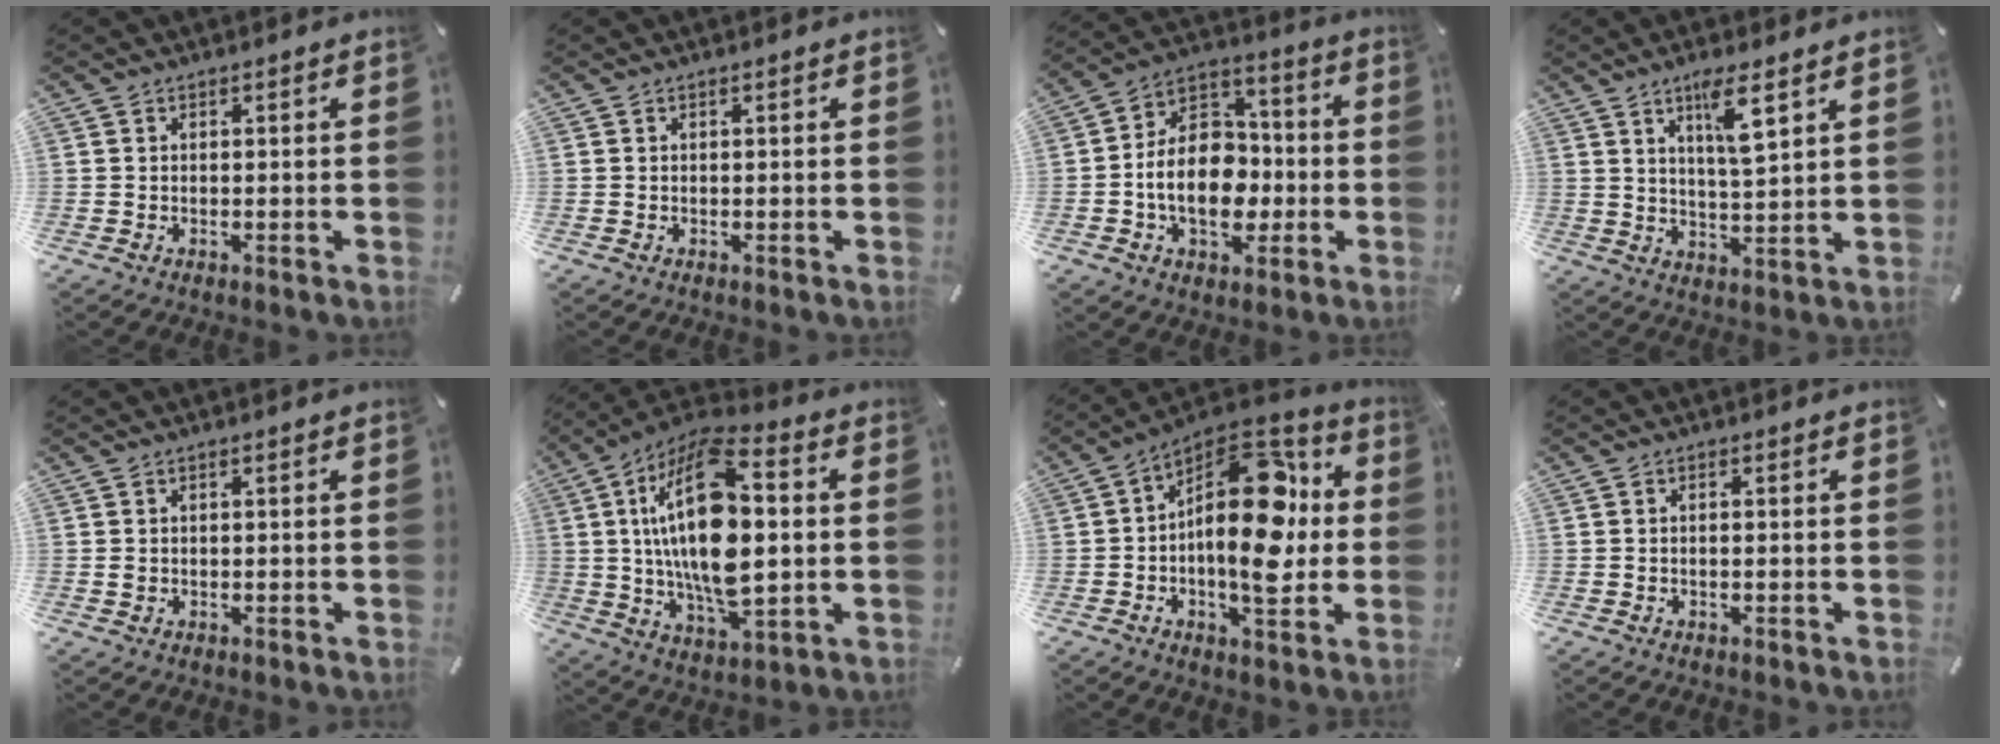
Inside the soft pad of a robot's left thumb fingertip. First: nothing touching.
{"total": 0.0}
{"total": 14.8, "force": [-3.3, 11.1, 9.2], "torque": [-0.171, 0.019, -0.056]}
{"total": 7.7, "force": [4.4, 1.3, 6.2], "torque": [-0.108, -0.019, 0.069]}
{"total": 0.6, "force": [-0.1, 0.5, 0.3], "torque": [-0.007, 0.002, -0.003]}
{"total": 23.3, "force": [2.2, 11.6, 20.1], "torque": [-0.411, -0.005, 0.033]}
{"total": 21.1, "force": [1.6, 11.3, 17.8], "torque": [-0.282, -0.018, 0.026]}
{"total": 0.9, "force": [-0.2, 0.1, 0.8], "torque": [-0.014, -0.001, -0.003]}